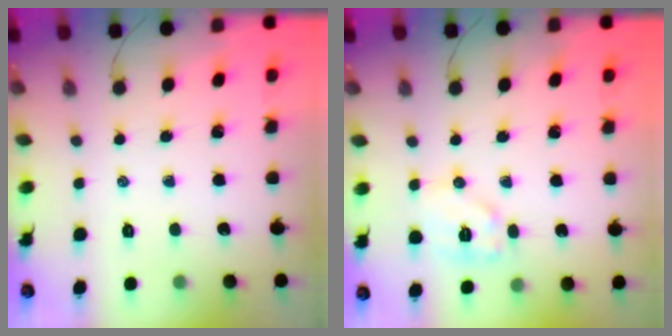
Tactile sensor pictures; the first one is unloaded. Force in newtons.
{"total": 8.7, "press": 8.6, "slide": 0.5}